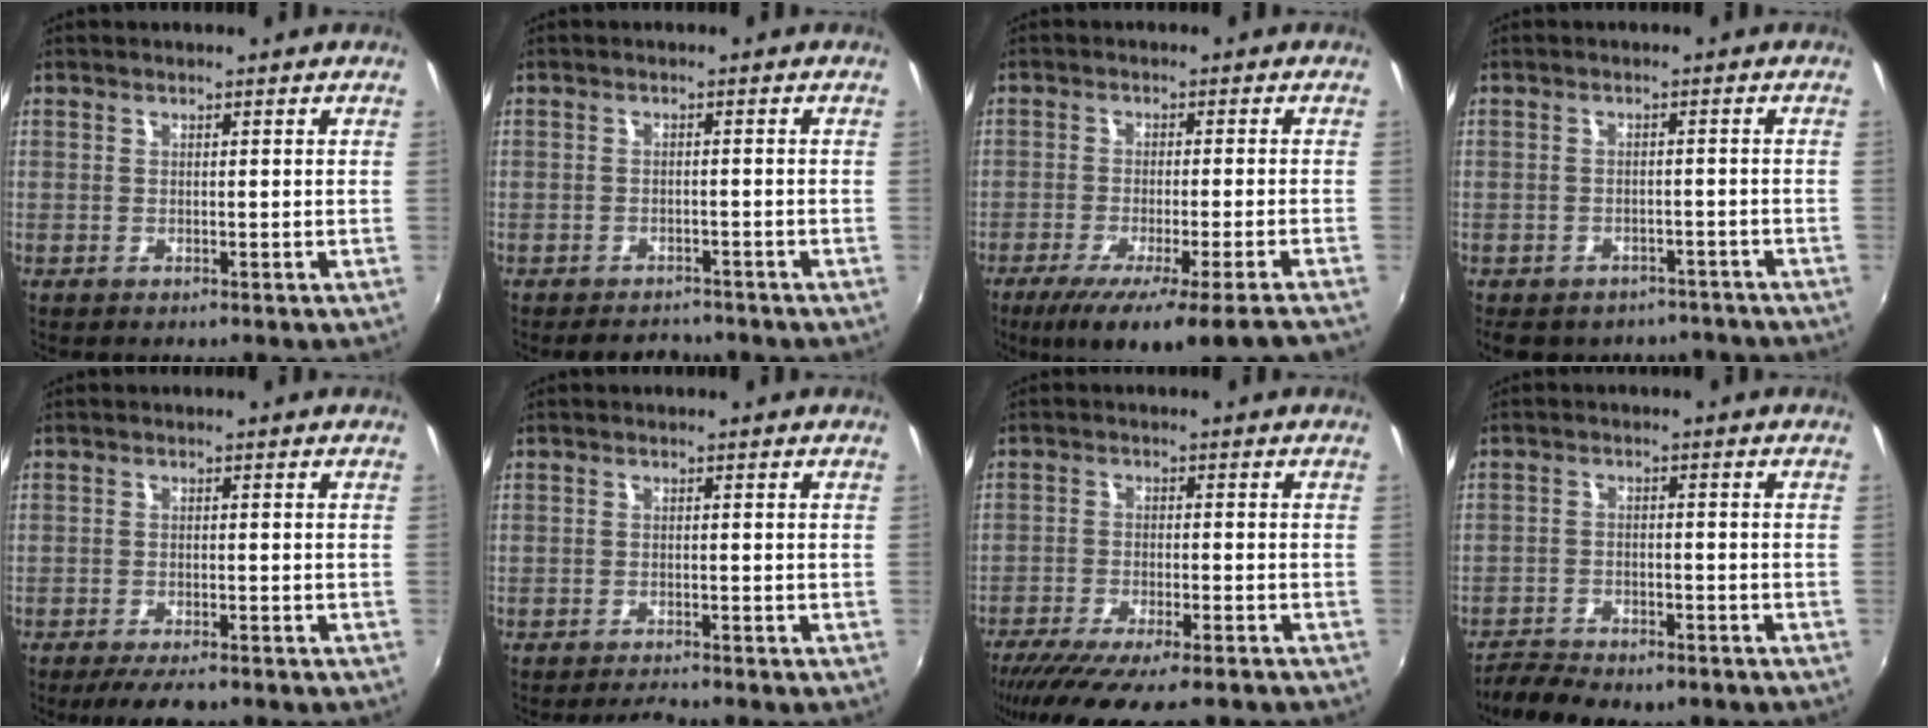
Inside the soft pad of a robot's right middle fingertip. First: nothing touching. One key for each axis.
{"total": 5.0, "fx": -4.5, "fy": 1.9, "fz": 1.2, "tx": -0.033, "ty": -0.004, "tz": -0.063}
{"total": 13.2, "fx": -9.7, "fy": -0.3, "fz": 8.9, "tx": -0.159, "ty": -0.052, "tz": -0.150}
{"total": 11.9, "fx": -9.5, "fy": 5.9, "fz": 4.2, "tx": -0.091, "ty": -0.005, "tz": -0.115}
{"total": 5.3, "fx": -4.2, "fy": 1.2, "fz": 3.0, "tx": -0.067, "ty": -0.018, "tz": -0.071}
{"total": 1.9, "fx": -1.9, "fy": -0.2, "fz": 0.4, "tx": -0.013, "ty": -0.007, "tz": -0.037}
{"total": 14.7, "fx": -11.9, "fy": 2.6, "fz": 8.3, "tx": -0.166, "ty": -0.052, "tz": -0.186}
{"total": 8.3, "fx": -7.1, "fy": 2.6, "fz": 3.5, "tx": -0.096, "ty": -0.023, "tz": -0.114}